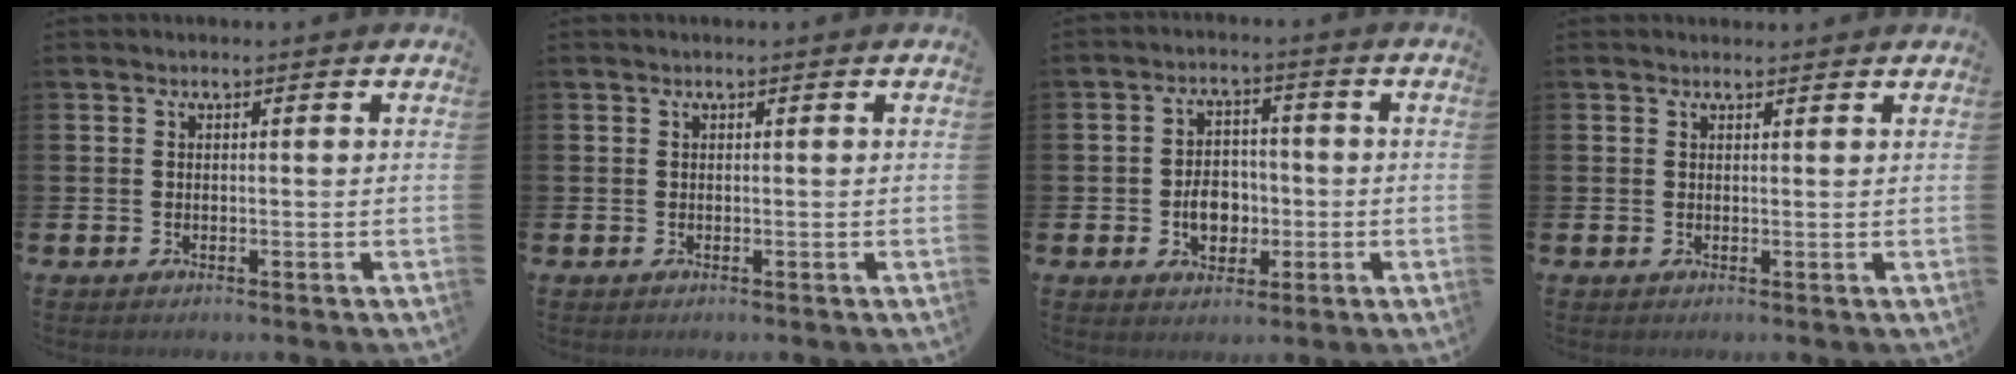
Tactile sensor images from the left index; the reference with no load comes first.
{"total": 0.0}
{"total": 4.9, "force": [-1.0, 3.7, 3.1], "torque": [-0.047, 0.002, -0.025]}
{"total": 1.1, "force": [1.0, 0.3, 0.0], "torque": [0.008, -0.001, 0.017]}